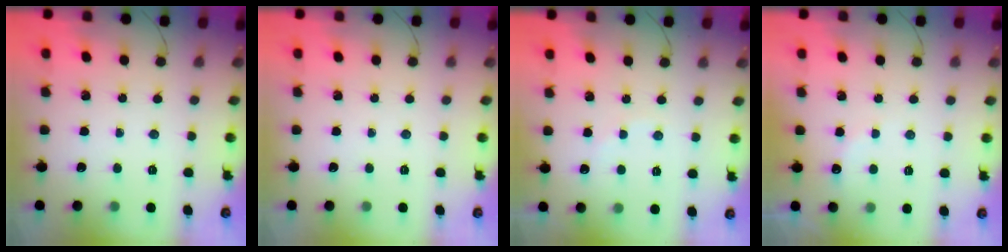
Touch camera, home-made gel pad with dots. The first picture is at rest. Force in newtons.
{"total": 0.0}
{"total": 4.7, "press": 4.7, "slide": 0.8}
{"total": 4.8, "press": 4.8, "slide": 0.7}